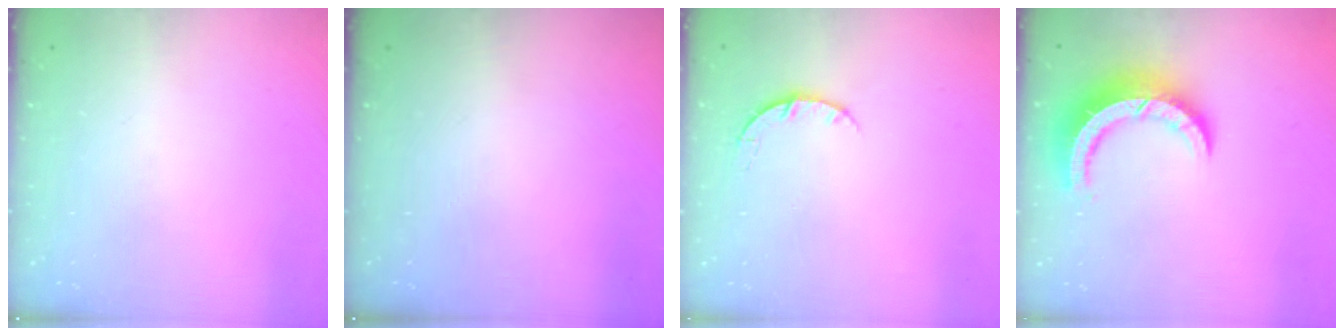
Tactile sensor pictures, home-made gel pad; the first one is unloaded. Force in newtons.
{"total": 0.0}
{"total": 3.5, "press": 3.5, "slide": 0.5}
{"total": 10.3, "press": 10.2, "slide": 1.1}